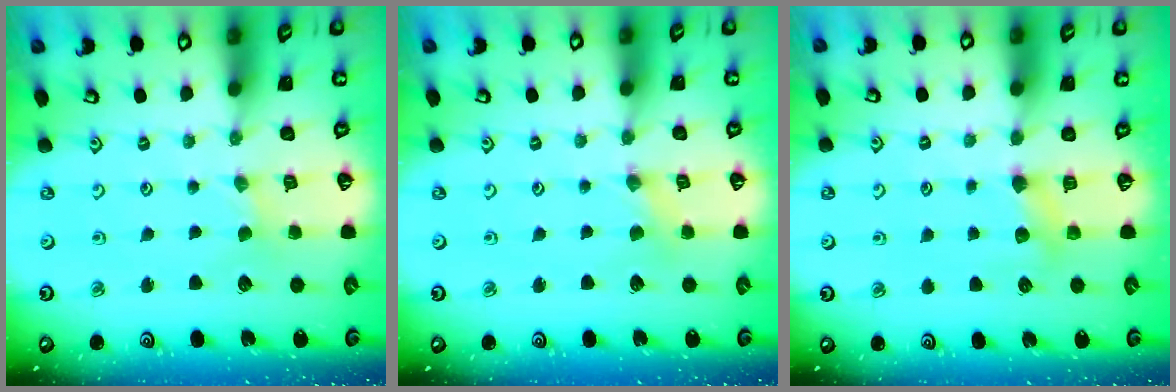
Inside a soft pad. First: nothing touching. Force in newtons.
{"total": 2.1, "press": 2.1, "slide": 0.3}
{"total": 4.1, "press": 4.0, "slide": 0.9}